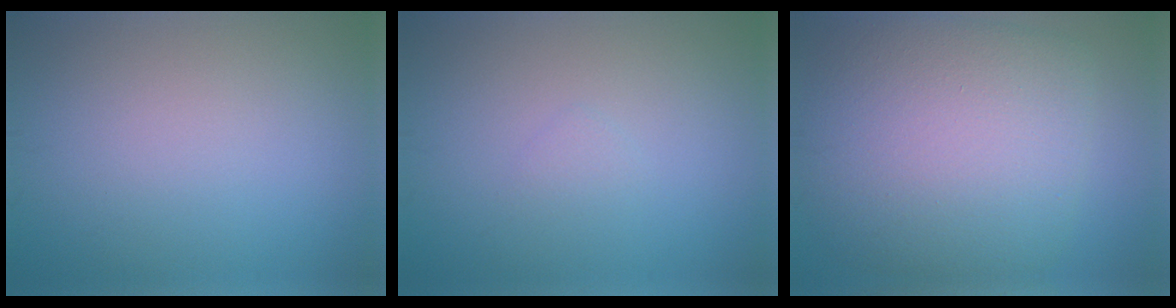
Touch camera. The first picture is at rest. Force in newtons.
{"total": 0.6, "press": 0.6, "slide": 0.0}
{"total": 11.6, "press": 11.6, "slide": 0.3}